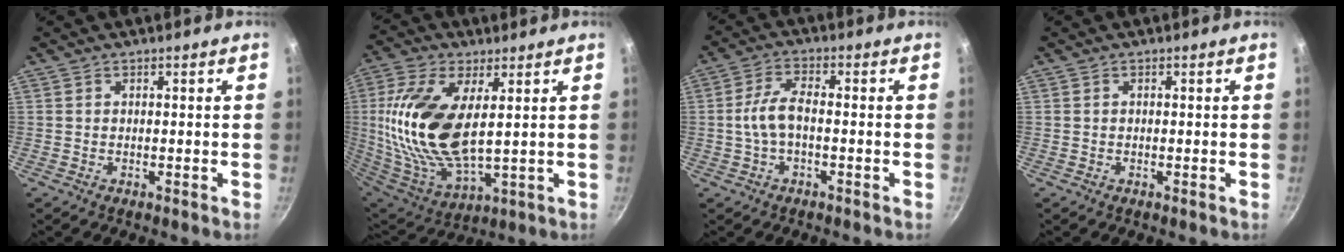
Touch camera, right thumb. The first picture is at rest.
{"total": 20.4, "force": [3.5, 9.7, 17.6], "torque": [-0.364, -0.020, 0.072]}
{"total": 5.8, "force": [-1.0, 2.6, 5.1], "torque": [-0.109, 0.024, -0.024]}
{"total": 0.0}